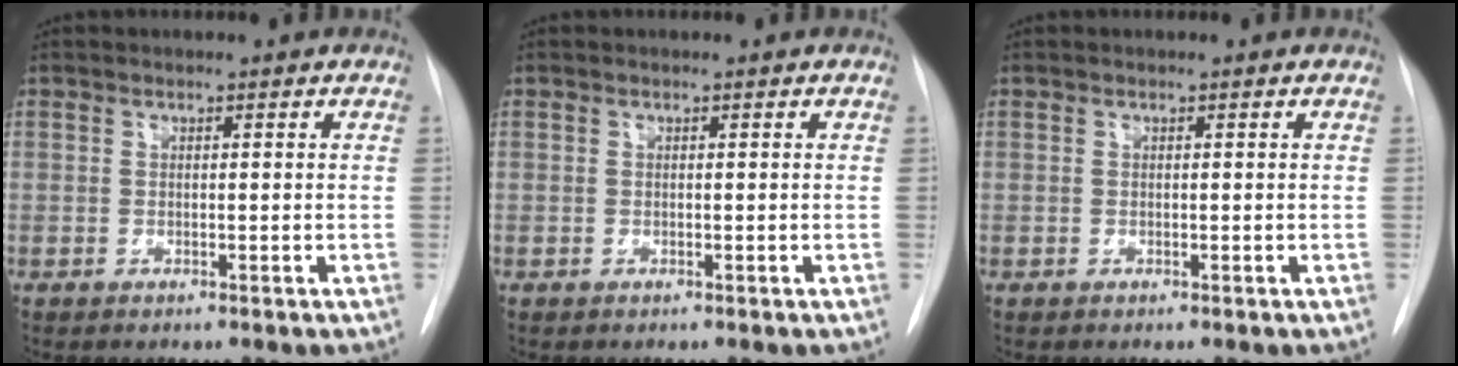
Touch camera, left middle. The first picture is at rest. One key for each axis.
{"total": 0.0}
{"total": 0.0}